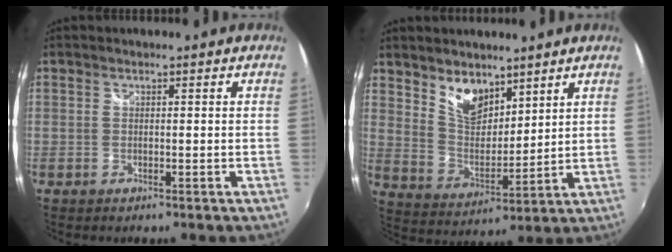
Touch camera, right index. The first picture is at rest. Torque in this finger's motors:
{"motor_torque": [0.21, 0.21, 0.24, 0.04]}